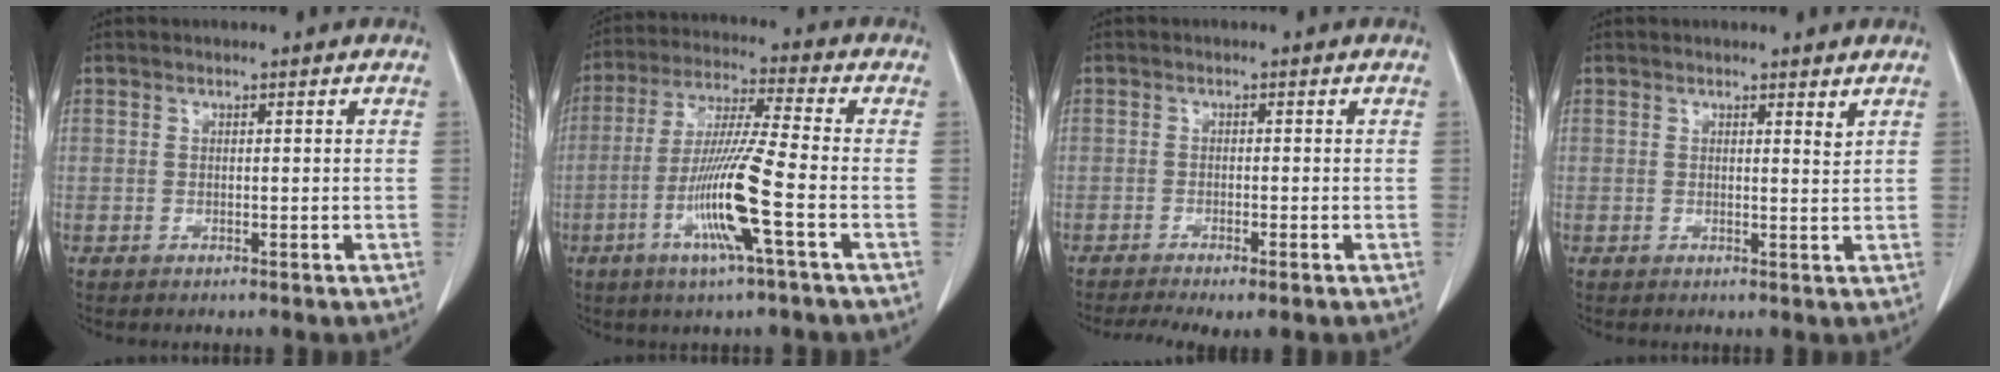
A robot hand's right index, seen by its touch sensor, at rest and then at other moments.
{"total": 12.3, "force": [-4.1, -0.7, 11.6], "torque": [-0.232, -0.013, -0.085]}
{"total": 6.0, "force": [-4.3, 1.0, 4.1], "torque": [-0.062, -0.011, -0.066]}
{"total": 1.3, "force": [1.1, 0.1, 0.7], "torque": [-0.008, -0.009, 0.015]}